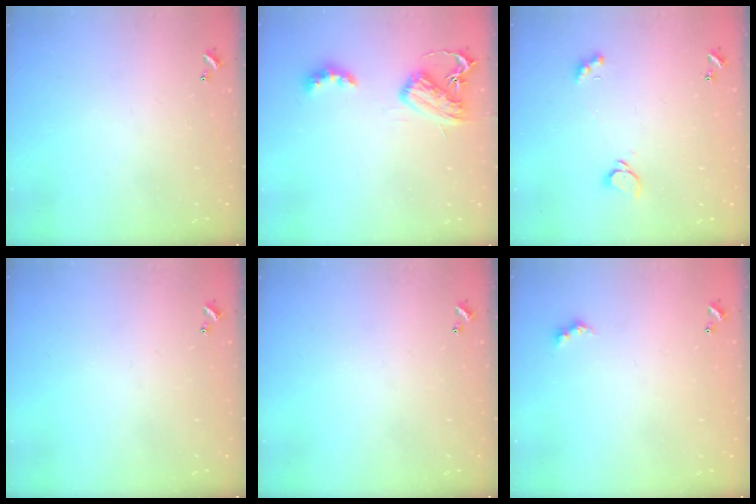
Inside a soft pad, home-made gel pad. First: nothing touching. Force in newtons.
{"total": 6.7, "press": 6.7, "slide": 0.8}
{"total": 1.8, "press": 1.7, "slide": 0.5}
{"total": 0.0}
{"total": 0.0}
{"total": 4.4, "press": 4.3, "slide": 0.8}